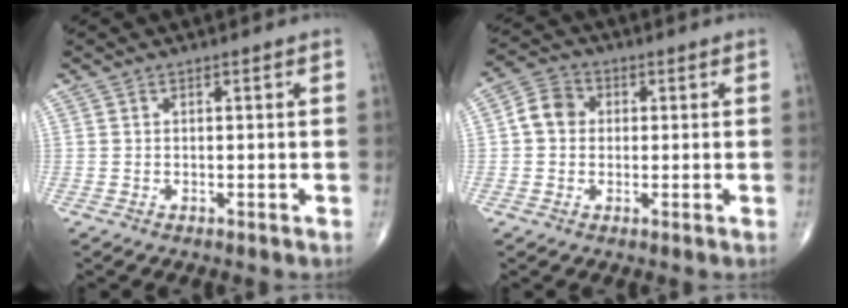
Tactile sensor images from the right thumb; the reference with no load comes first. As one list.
[{"total": 5.5, "force": [0.3, 4.7, 2.8], "torque": [-0.041, 0.014, -0.005]}]